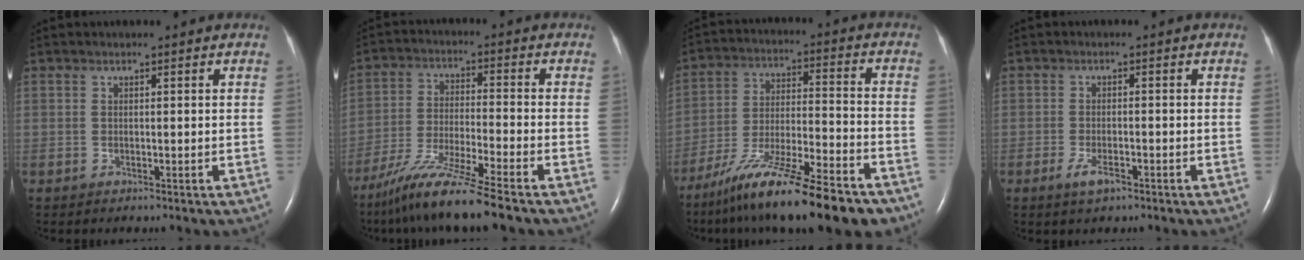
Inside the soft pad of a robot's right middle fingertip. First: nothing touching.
{"total": 11.0, "force": [-8.6, -1.1, 6.8], "torque": [-0.130, -0.035, -0.157]}
{"total": 19.4, "force": [-14.7, 2.3, 12.4], "torque": [-0.193, -0.020, -0.248]}
{"total": 2.9, "force": [-1.7, 0.9, 2.2], "torque": [-0.050, -0.002, -0.029]}